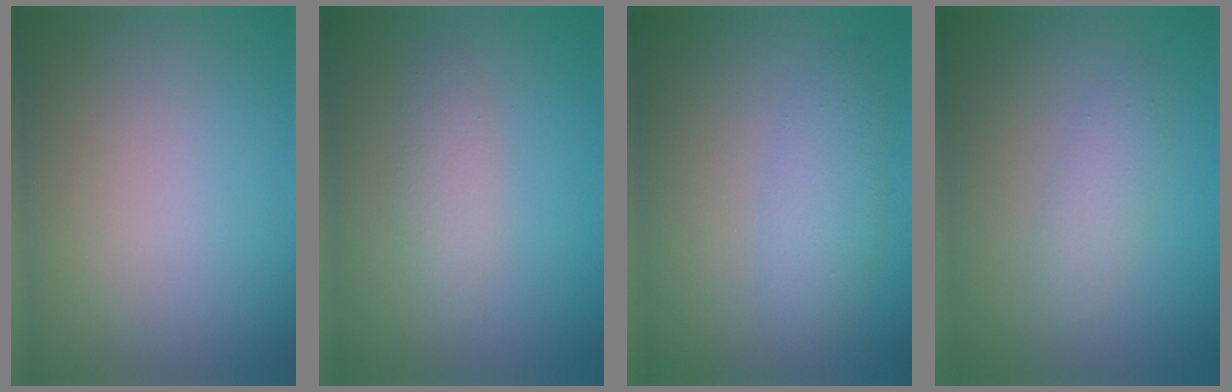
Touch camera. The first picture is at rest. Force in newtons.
{"total": 1.9, "press": 1.9, "slide": 0.1}
{"total": 2.6, "press": 2.6, "slide": 0.1}
{"total": 2.0, "press": 2.0, "slide": 0.1}